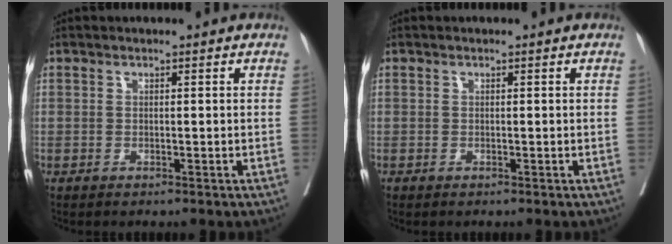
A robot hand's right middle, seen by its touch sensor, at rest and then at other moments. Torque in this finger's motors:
{"motor_torque": [-0.50, -0.22, -0.04, -0.01]}